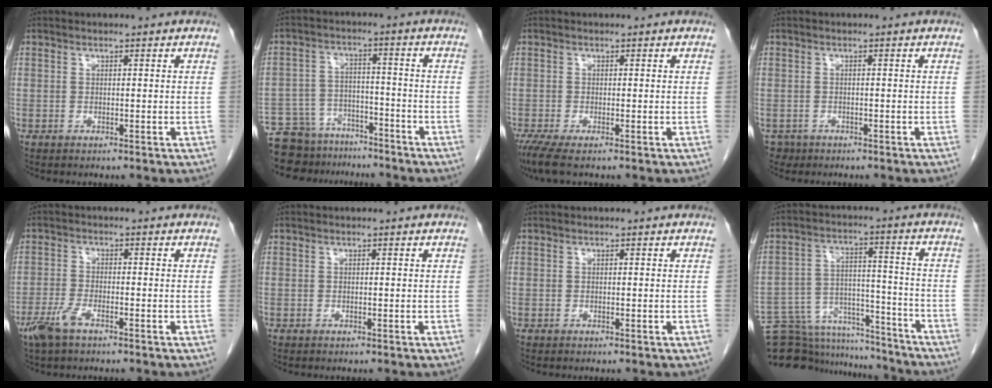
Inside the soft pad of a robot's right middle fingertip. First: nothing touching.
{"total": 11.9, "force": [-10.2, 6.0, 1.6], "torque": [-0.038, 0.024, -0.157]}
{"total": 3.5, "force": [-2.4, 0.5, 2.5], "torque": [-0.052, -0.013, -0.046]}
{"total": 2.0, "force": [-1.4, 1.5, -0.1], "torque": [-0.004, 0.003, -0.022]}
{"total": 4.3, "force": [-2.8, 1.1, 3.1], "torque": [-0.075, -0.006, -0.055]}
{"total": 0.0}
{"total": 0.0}
{"total": 19.4, "force": [-18.0, 5.3, 5.0], "torque": [-0.114, 0.022, -0.272]}